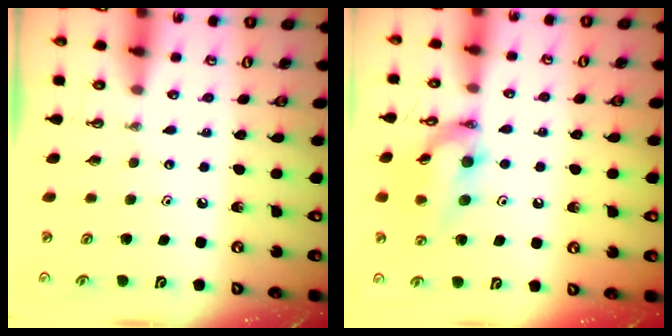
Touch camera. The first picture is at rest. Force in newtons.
{"total": 13.6, "press": 13.6, "slide": 1.5}